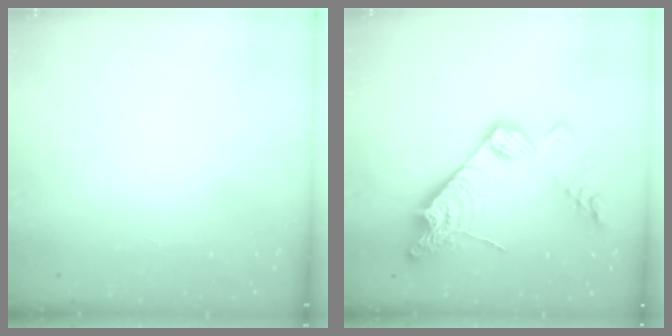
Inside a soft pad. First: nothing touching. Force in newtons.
{"total": 19.7, "press": 19.6, "slide": 1.7}